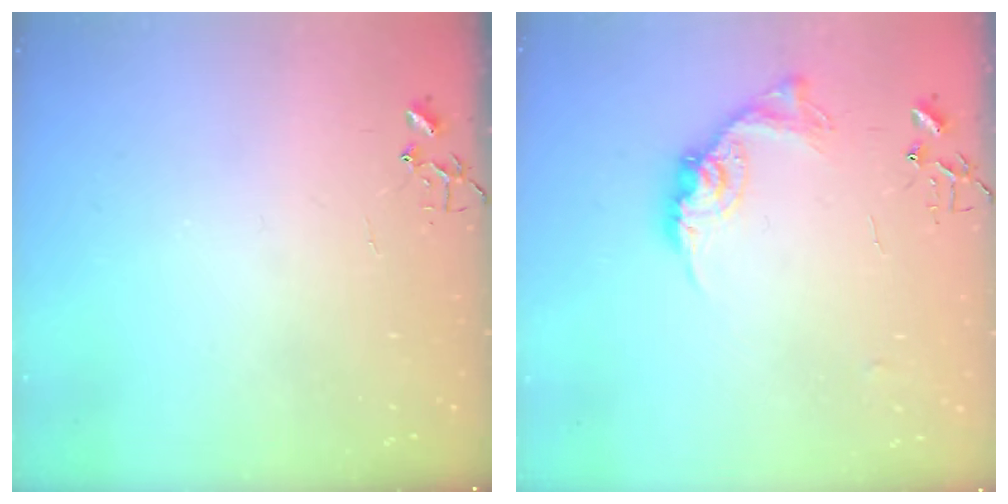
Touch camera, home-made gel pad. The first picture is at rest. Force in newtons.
{"total": 12.6, "press": 12.6, "slide": 0.5}